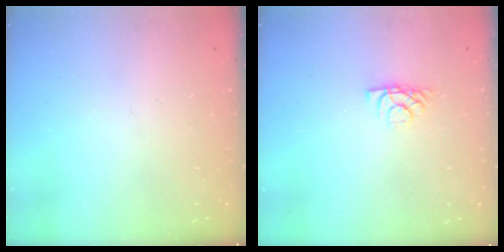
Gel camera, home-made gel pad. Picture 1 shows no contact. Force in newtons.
{"total": 6.5, "press": 6.5, "slide": 0.6}